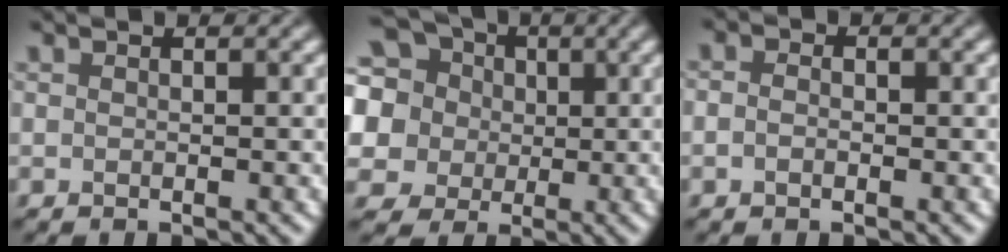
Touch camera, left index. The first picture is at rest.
{"total": 13.8, "force": [3.9, 12.2, 5.3], "torque": [-0.162, 0.024, 0.047]}
{"total": 1.6, "force": [-0.1, 1.2, 1.0], "torque": [-0.012, 0.000, -0.019]}